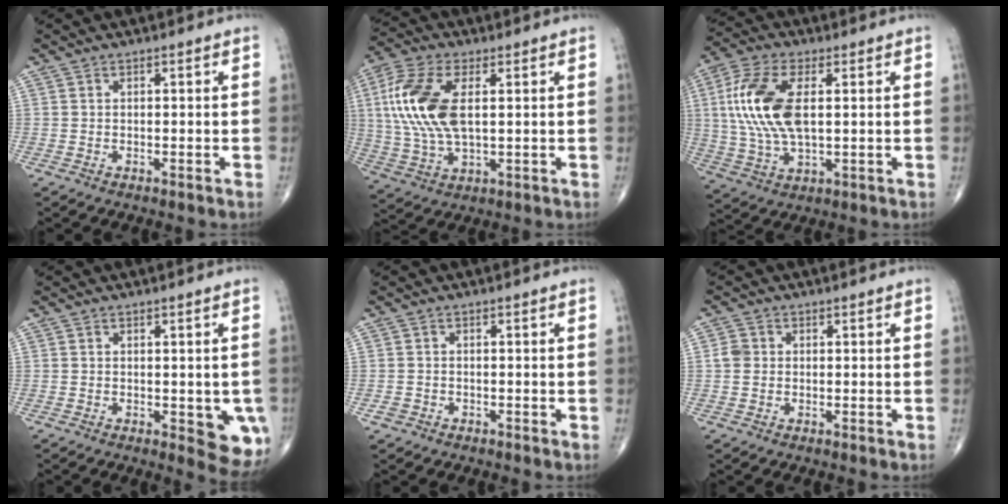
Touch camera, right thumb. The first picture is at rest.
{"total": 15.0, "force": [2.5, 7.4, 12.8], "torque": [-0.289, 0.001, 0.050]}
{"total": 14.8, "force": [2.2, 7.1, 12.7], "torque": [-0.280, 0.001, 0.043]}
{"total": 7.1, "force": [-1.6, 3.1, 6.2], "torque": [-0.045, -0.010, -0.016]}
{"total": 1.4, "force": [-0.7, 1.2, 0.3], "torque": [-0.007, 0.004, -0.014]}
{"total": 2.6, "force": [0.0, 2.2, 1.2], "torque": [-0.021, 0.007, -0.003]}